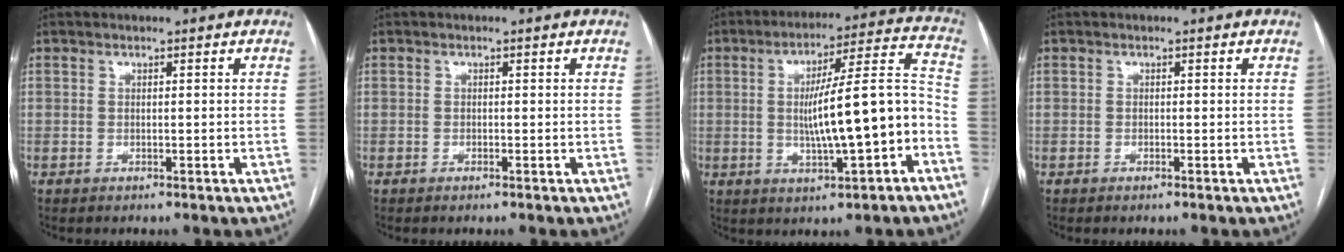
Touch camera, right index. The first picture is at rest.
{"total": 0.0}
{"total": 14.6, "force": [-3.1, 1.9, 14.2], "torque": [-0.217, 0.023, -0.040]}
{"total": 0.0}